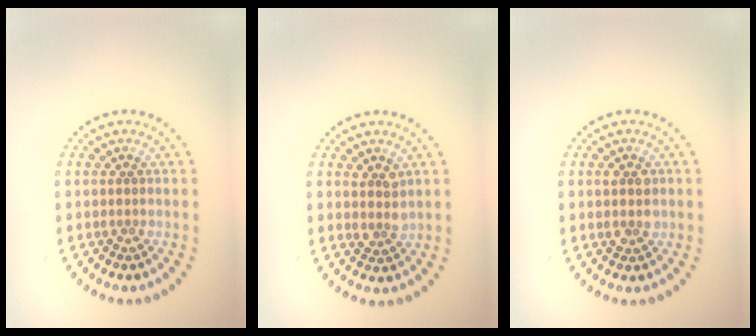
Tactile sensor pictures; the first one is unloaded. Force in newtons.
{"total": 1.8, "press": 1.5, "slide": 0.9}
{"total": 1.7, "press": 1.7, "slide": 0.2}